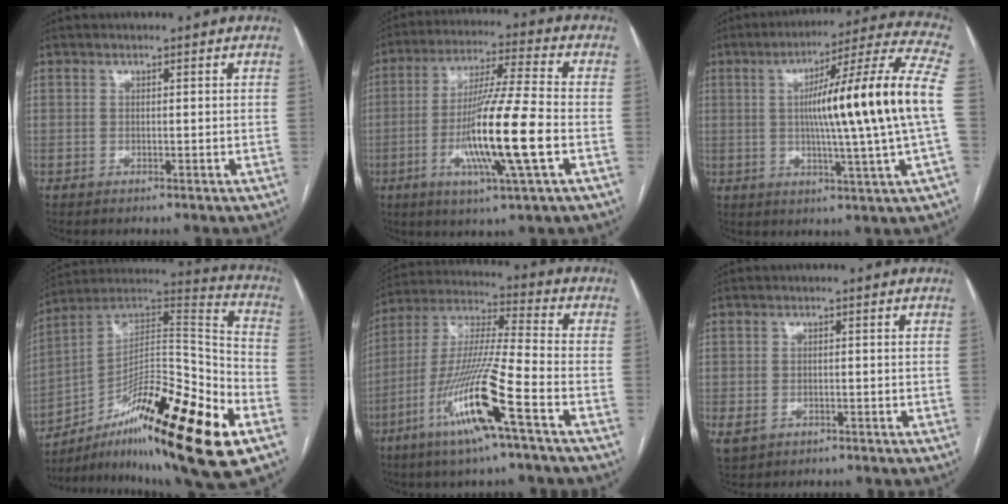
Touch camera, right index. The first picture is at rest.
{"total": 15.1, "force": [-3.8, -0.3, 14.6], "torque": [-0.280, -0.014, -0.074]}
{"total": 19.7, "force": [0.9, -1.8, 19.6], "torque": [-0.291, 0.005, -0.003]}
{"total": 27.3, "force": [-13.7, 3.6, 23.4], "torque": [-0.331, 0.008, -0.219]}
{"total": 16.2, "force": [-7.5, -0.2, 14.4], "torque": [-0.294, -0.019, -0.143]}
{"total": 2.8, "force": [-1.2, 2.2, 1.4], "torque": [-0.034, -0.005, -0.009]}